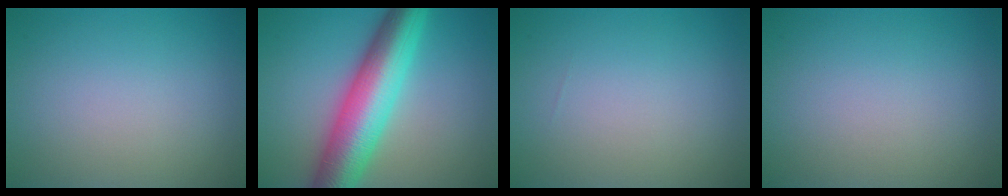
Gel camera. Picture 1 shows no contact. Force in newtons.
{"total": 10.1, "press": 10.1, "slide": 0.2}
{"total": 0.0}
{"total": 0.0}